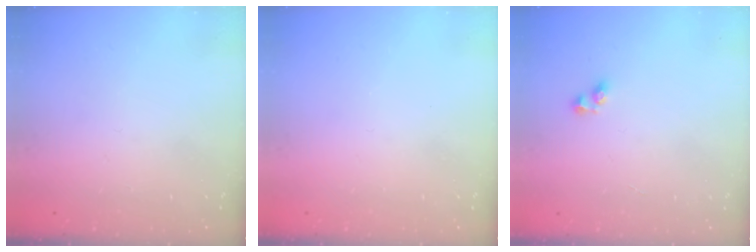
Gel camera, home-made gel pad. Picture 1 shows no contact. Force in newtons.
{"total": 0.0}
{"total": 2.5, "press": 2.2, "slide": 1.3}